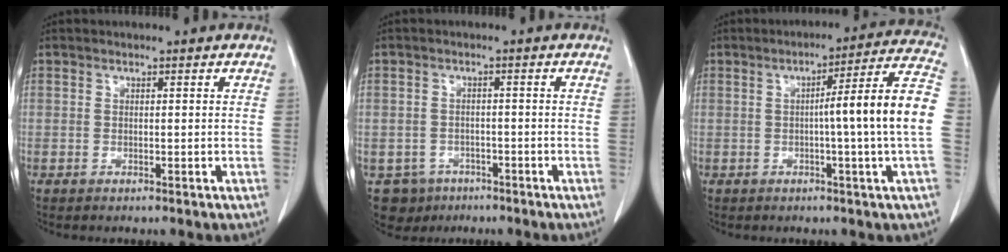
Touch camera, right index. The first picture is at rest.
{"total": 5.1, "force": [-3.0, 4.2, 0.1], "torque": [0.001, 0.008, -0.039]}
{"total": 12.6, "force": [-0.9, -1.7, 12.4], "torque": [-0.169, 0.011, -0.019]}